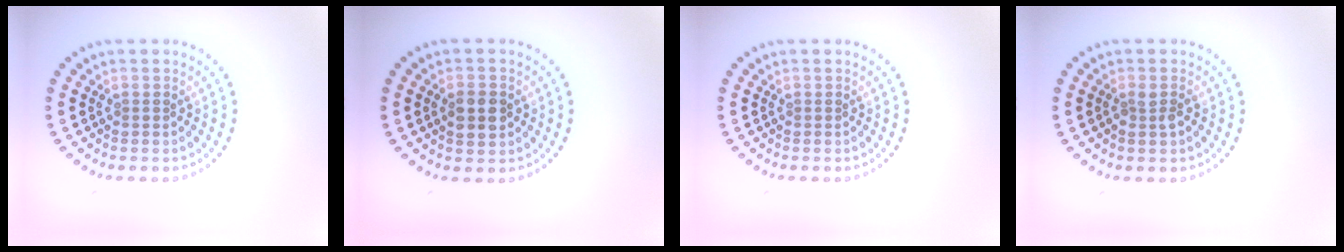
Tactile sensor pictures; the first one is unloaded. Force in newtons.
{"total": 3.3, "press": 3.3, "slide": 0.1}
{"total": 0.0}
{"total": 1.0, "press": 1.0, "slide": 0.3}